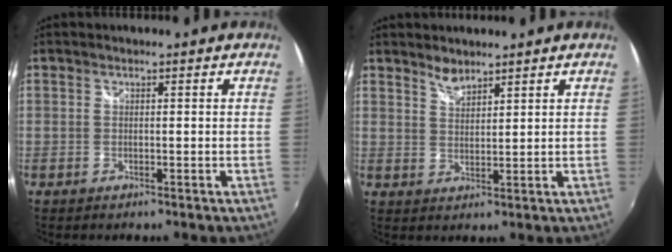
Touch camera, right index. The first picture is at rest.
{"total": 3.0, "force": [2.7, 0.8, 1.0], "torque": [-0.014, 0.002, 0.048]}